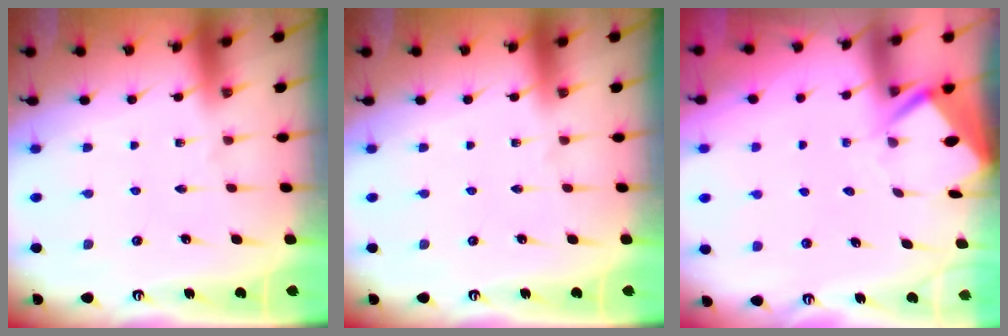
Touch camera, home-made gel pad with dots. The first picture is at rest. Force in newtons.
{"total": 0.0}
{"total": 3.5, "press": 3.5, "slide": 0.3}